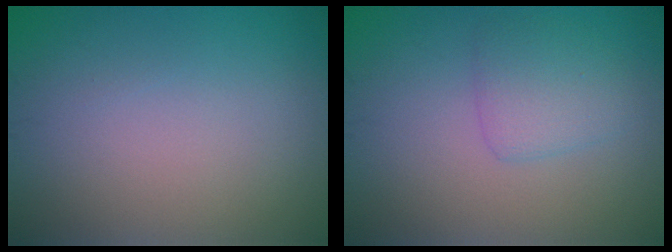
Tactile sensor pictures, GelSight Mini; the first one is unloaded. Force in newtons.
{"total": 2.4, "press": 2.4, "slide": 0.1}